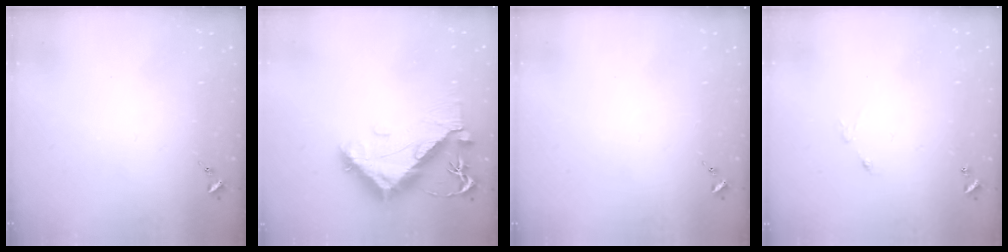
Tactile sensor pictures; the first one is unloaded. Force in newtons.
{"total": 11.0, "press": 10.9, "slide": 1.0}
{"total": 0.0}
{"total": 4.8, "press": 4.8, "slide": 0.3}